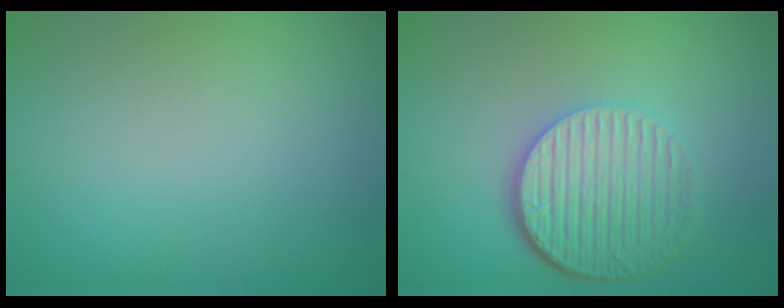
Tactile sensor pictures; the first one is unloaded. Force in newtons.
{"total": 6.0, "press": 4.2, "slide": 4.3}